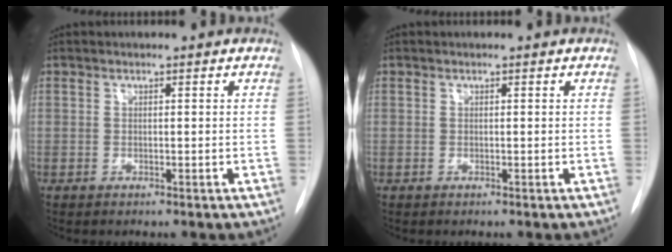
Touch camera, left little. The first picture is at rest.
{"total": 0.0}